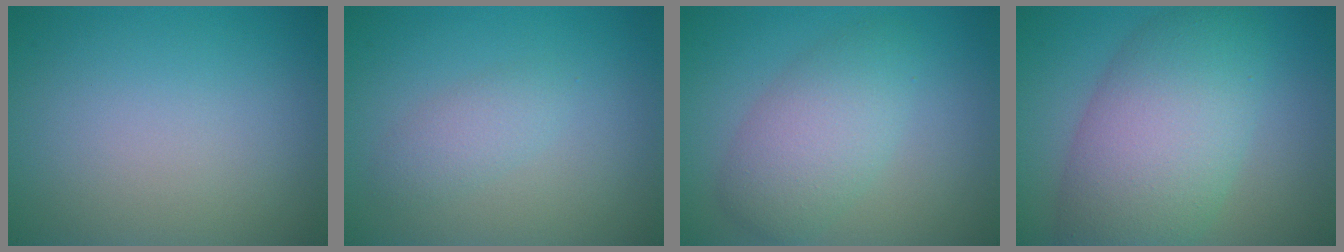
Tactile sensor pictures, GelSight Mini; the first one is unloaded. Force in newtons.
{"total": 1.8, "press": 1.8, "slide": 0.1}
{"total": 4.5, "press": 4.5, "slide": 0.1}
{"total": 9.4, "press": 9.4, "slide": 0.4}